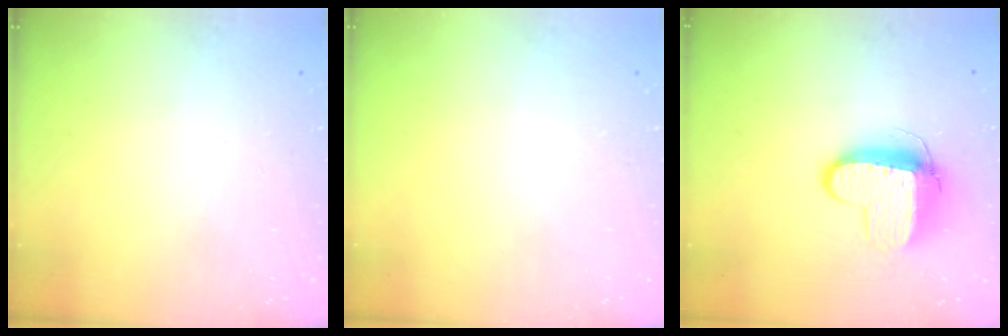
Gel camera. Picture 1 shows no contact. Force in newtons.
{"total": 0.0}
{"total": 10.3, "press": 10.2, "slide": 1.0}